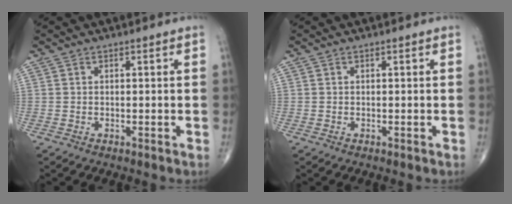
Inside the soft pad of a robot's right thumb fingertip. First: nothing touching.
{"total": 0.0}